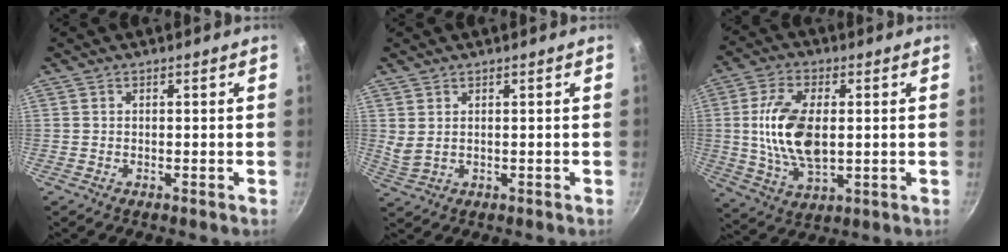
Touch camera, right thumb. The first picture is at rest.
{"total": 2.6, "force": [1.0, 1.3, 2.1], "torque": [-0.052, 0.000, 0.029]}
{"total": 14.5, "force": [0.9, 7.6, 12.3], "torque": [-0.237, -0.006, 0.024]}